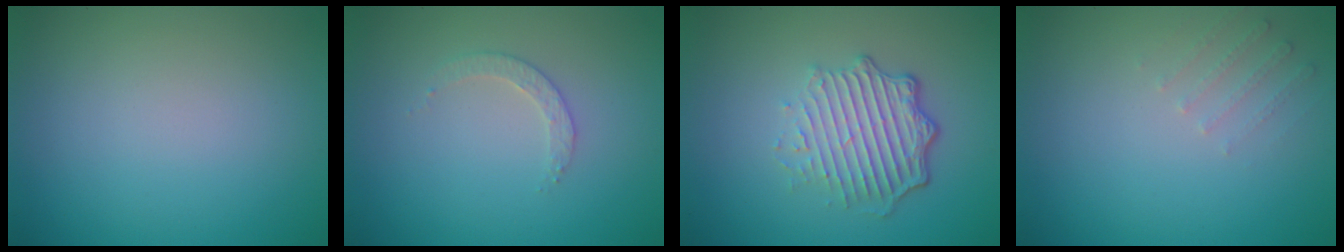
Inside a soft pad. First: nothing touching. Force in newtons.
{"total": 1.6, "press": 1.5, "slide": 0.3}
{"total": 5.2, "press": 3.6, "slide": 3.8}
{"total": 1.3, "press": 1.3, "slide": 0.4}